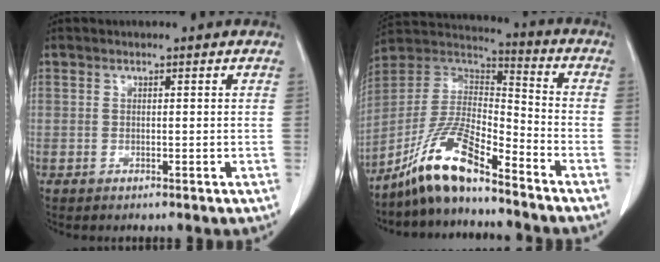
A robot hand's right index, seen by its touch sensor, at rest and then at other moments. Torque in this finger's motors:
{"motor_torque": [0.71, -0.80, 0.33, 0.19]}